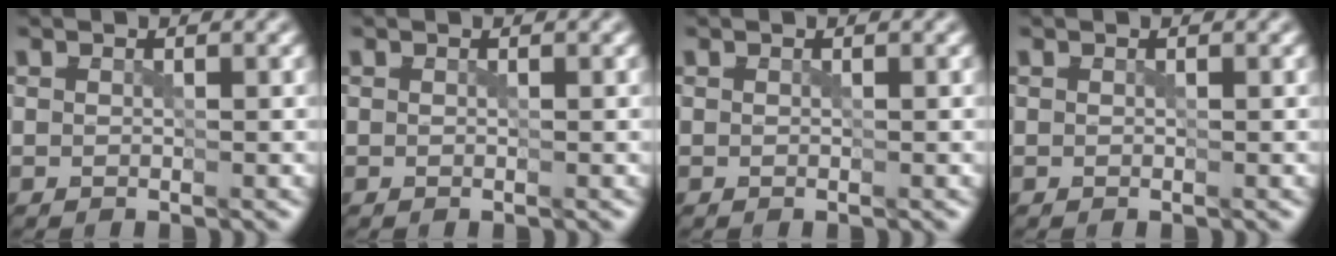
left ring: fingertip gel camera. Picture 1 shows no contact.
{"total": 0.0}
{"total": 0.0}
{"total": 0.0}